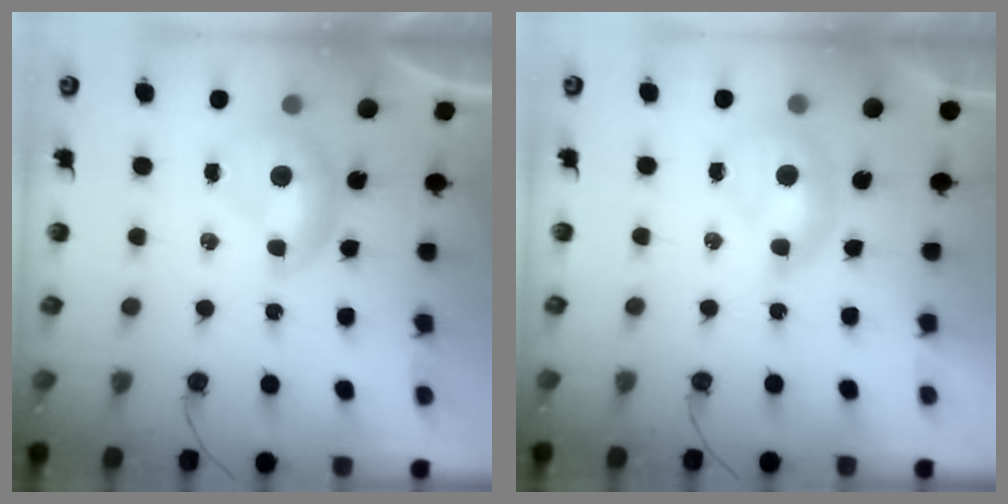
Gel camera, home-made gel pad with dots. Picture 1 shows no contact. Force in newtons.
{"total": 1.6, "press": 1.5, "slide": 0.6}